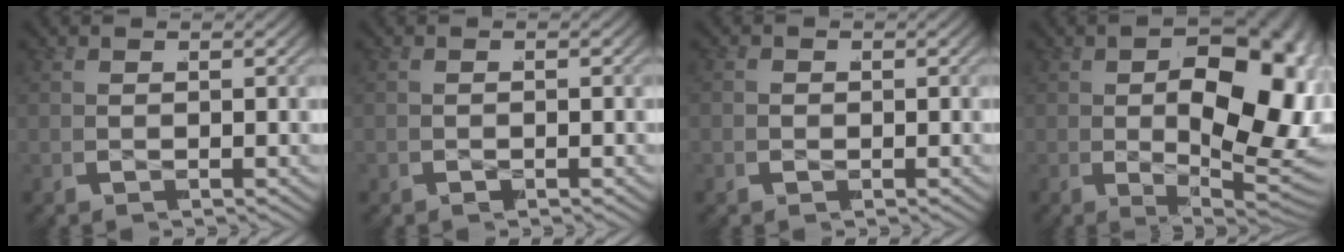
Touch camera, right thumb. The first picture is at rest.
{"total": 0.7, "force": [-0.5, 0.3, 0.3], "torque": [-0.005, -0.001, -0.009]}
{"total": 0.9, "force": [-0.3, 0.9, 0.2], "torque": [-0.004, -0.001, -0.005]}
{"total": 16.5, "force": [-2.0, 9.3, 13.4], "torque": [-0.206, -0.050, -0.007]}